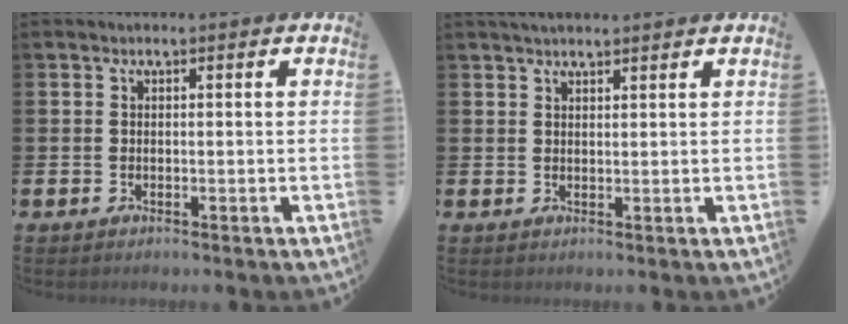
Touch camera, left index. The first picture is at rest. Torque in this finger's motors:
{"motor_torque": [-0.16, -0.48, 0.49, 0.14]}